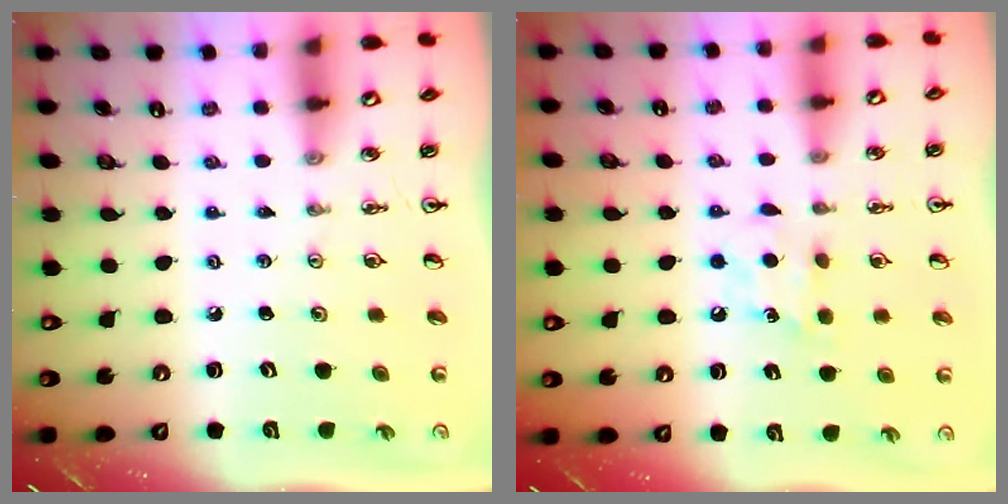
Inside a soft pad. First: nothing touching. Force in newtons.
{"total": 7.6, "press": 7.5, "slide": 1.0}